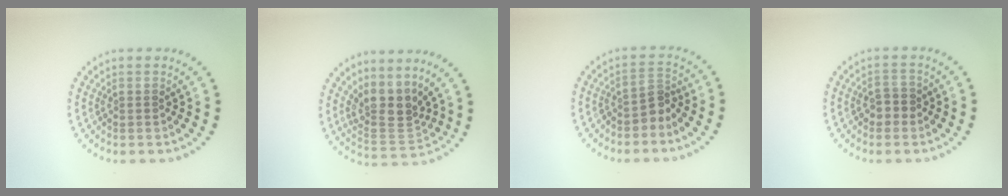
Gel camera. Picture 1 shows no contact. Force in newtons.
{"total": 3.9, "press": 2.9, "slide": 2.6}
{"total": 2.2, "press": 1.5, "slide": 1.6}
{"total": 1.9, "press": 1.7, "slide": 0.7}